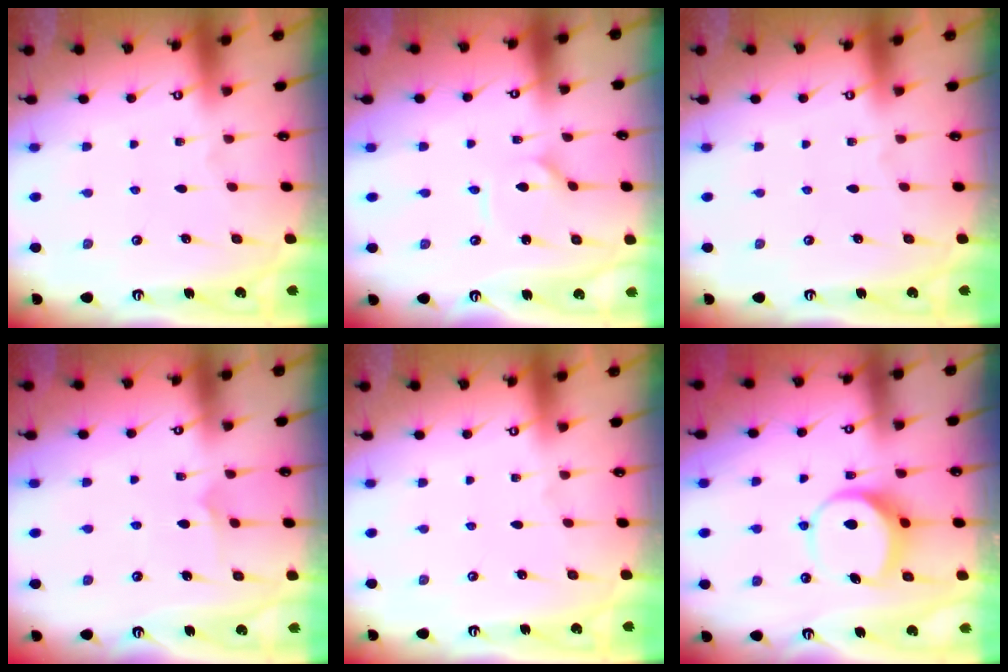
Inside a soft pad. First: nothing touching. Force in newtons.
{"total": 1.7, "press": 1.6, "slide": 0.2}
{"total": 0.0}
{"total": 5.3, "press": 5.3, "slide": 0.3}
{"total": 0.0}
{"total": 9.0, "press": 9.0, "slide": 0.8}